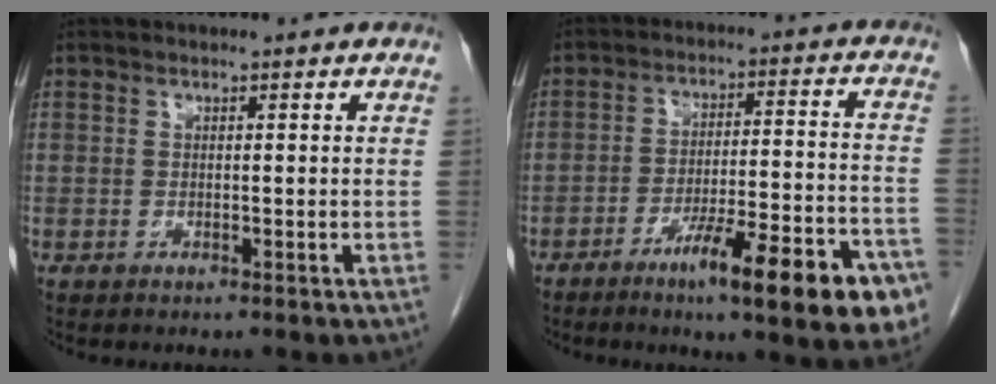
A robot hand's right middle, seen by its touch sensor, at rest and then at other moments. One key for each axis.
{"total": 16.7, "fx": -9.4, "fy": 1.6, "fz": 13.8, "tx": -0.147, "ty": 0.000, "tz": -0.132}